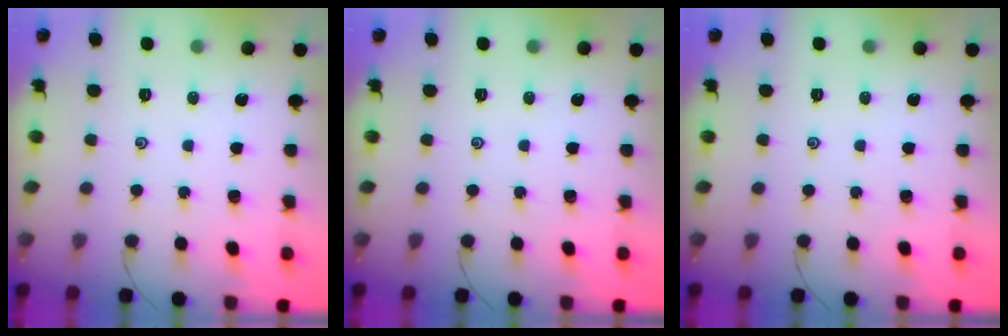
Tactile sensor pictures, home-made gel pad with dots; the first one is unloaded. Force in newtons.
{"total": 0.0}
{"total": 0.0}